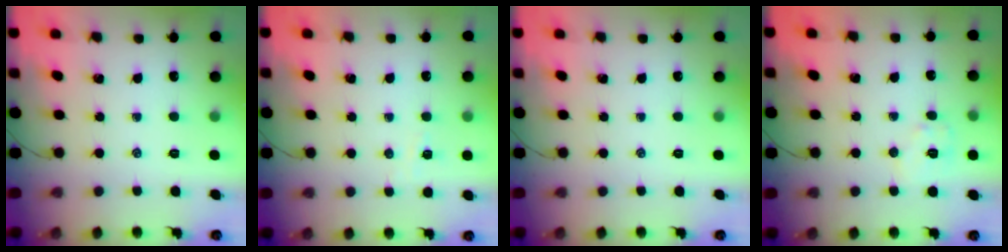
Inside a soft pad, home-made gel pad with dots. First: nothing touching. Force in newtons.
{"total": 3.4, "press": 3.3, "slide": 0.6}
{"total": 0.0}
{"total": 6.2, "press": 6.2, "slide": 0.6}